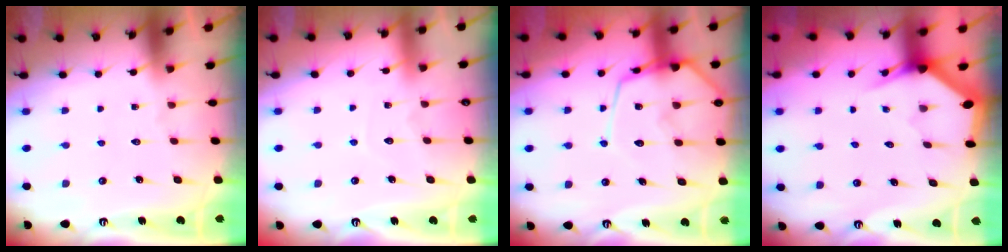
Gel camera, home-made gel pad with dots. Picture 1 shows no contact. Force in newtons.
{"total": 4.5, "press": 4.4, "slide": 0.5}
{"total": 14.1, "press": 14.0, "slide": 1.5}
{"total": 3.0, "press": 3.0, "slide": 0.1}